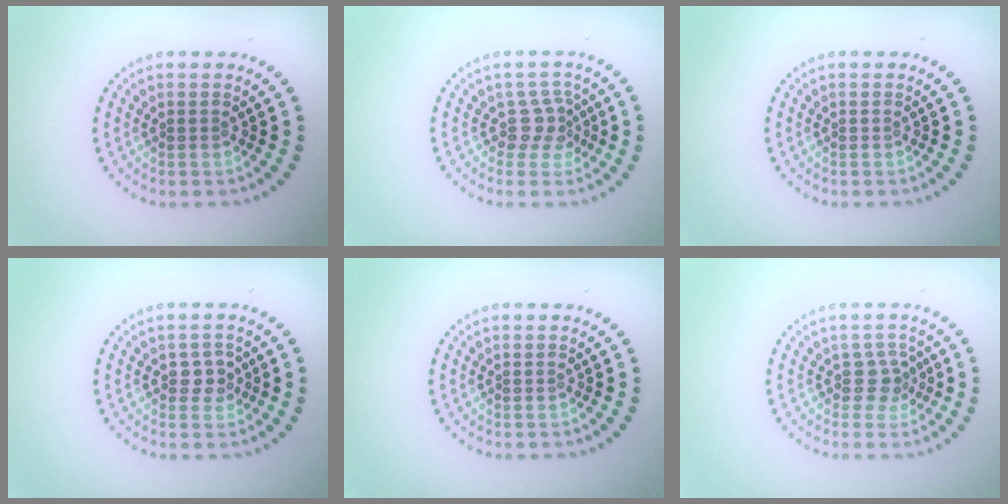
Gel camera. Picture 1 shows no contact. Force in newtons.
{"total": 2.3, "press": 1.6, "slide": 1.7}
{"total": 0.0}
{"total": 1.5, "press": 1.4, "slide": 0.5}
{"total": 0.0}
{"total": 2.1, "press": 1.6, "slide": 1.3}